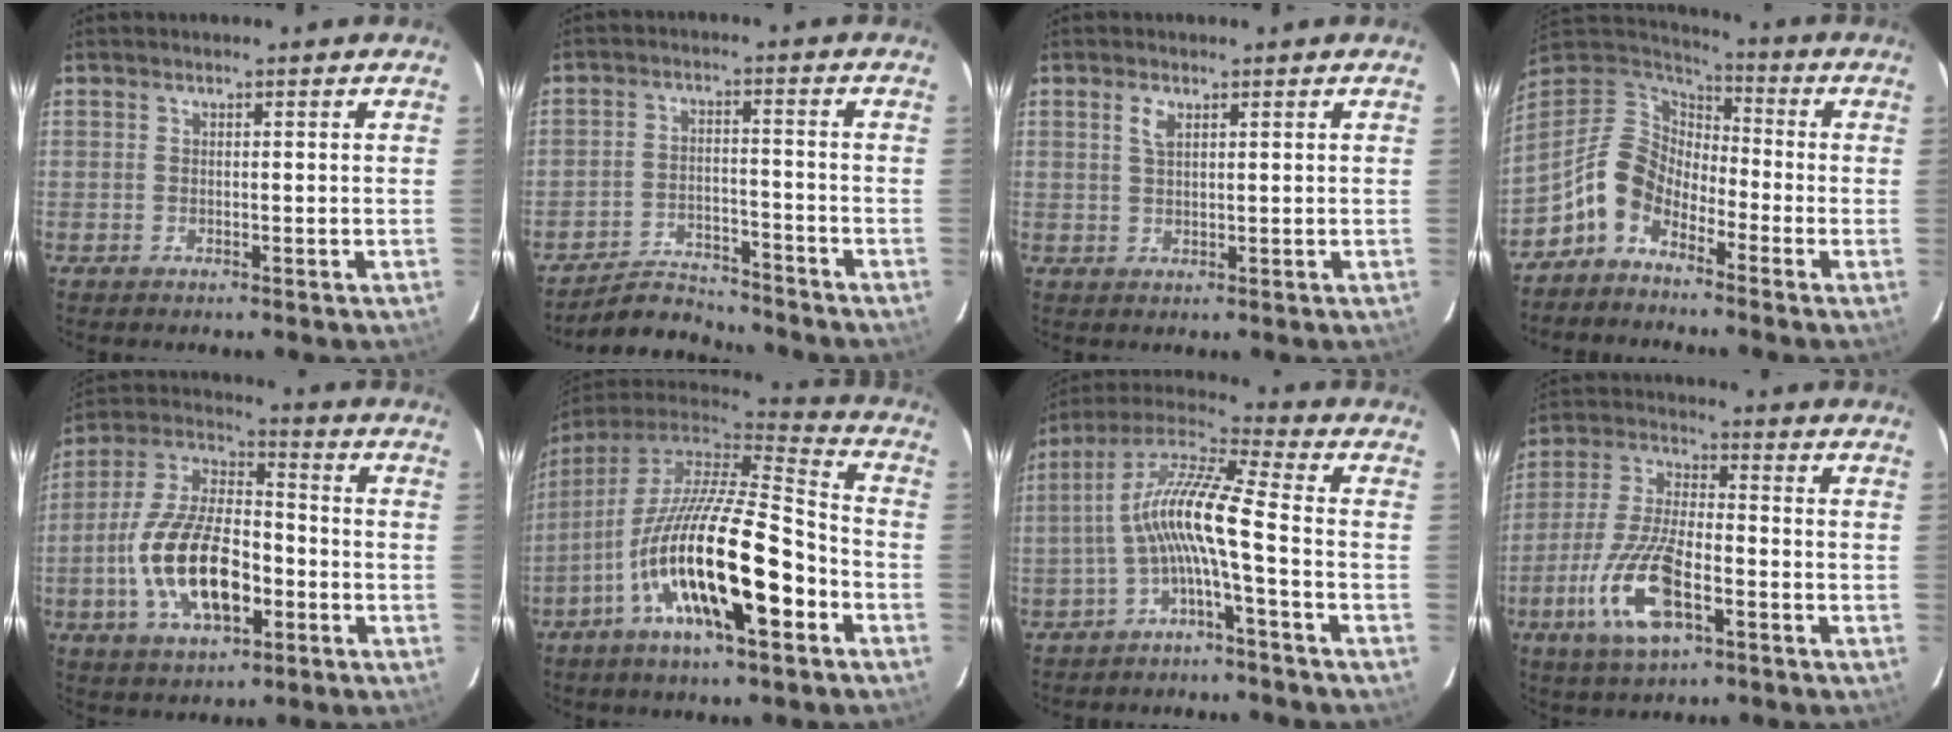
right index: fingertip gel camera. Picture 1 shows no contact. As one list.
[{"total": 8.0, "force": [-7.8, 1.7, 0.5], "torque": [-0.034, 0.010, -0.127]}, {"total": 2.2, "force": [1.1, 1.0, 1.6], "torque": [-0.031, 0.003, 0.020]}, {"total": 10.4, "force": [-6.4, 6.4, 5.1], "torque": [-0.105, 0.024, -0.139]}, {"total": 17.8, "force": [-5.2, 8.3, 14.9], "torque": [-0.305, 0.003, -0.090]}, {"total": 22.3, "force": [-8.9, 5.5, 19.7], "torque": [-0.342, -0.036, -0.161]}, {"total": 10.9, "force": [-3.1, 0.5, 10.5], "torque": [-0.219, 0.020, -0.063]}, {"total": 14.1, "force": [-6.0, 5.1, 11.7], "torque": [-0.255, -0.011, -0.115]}]